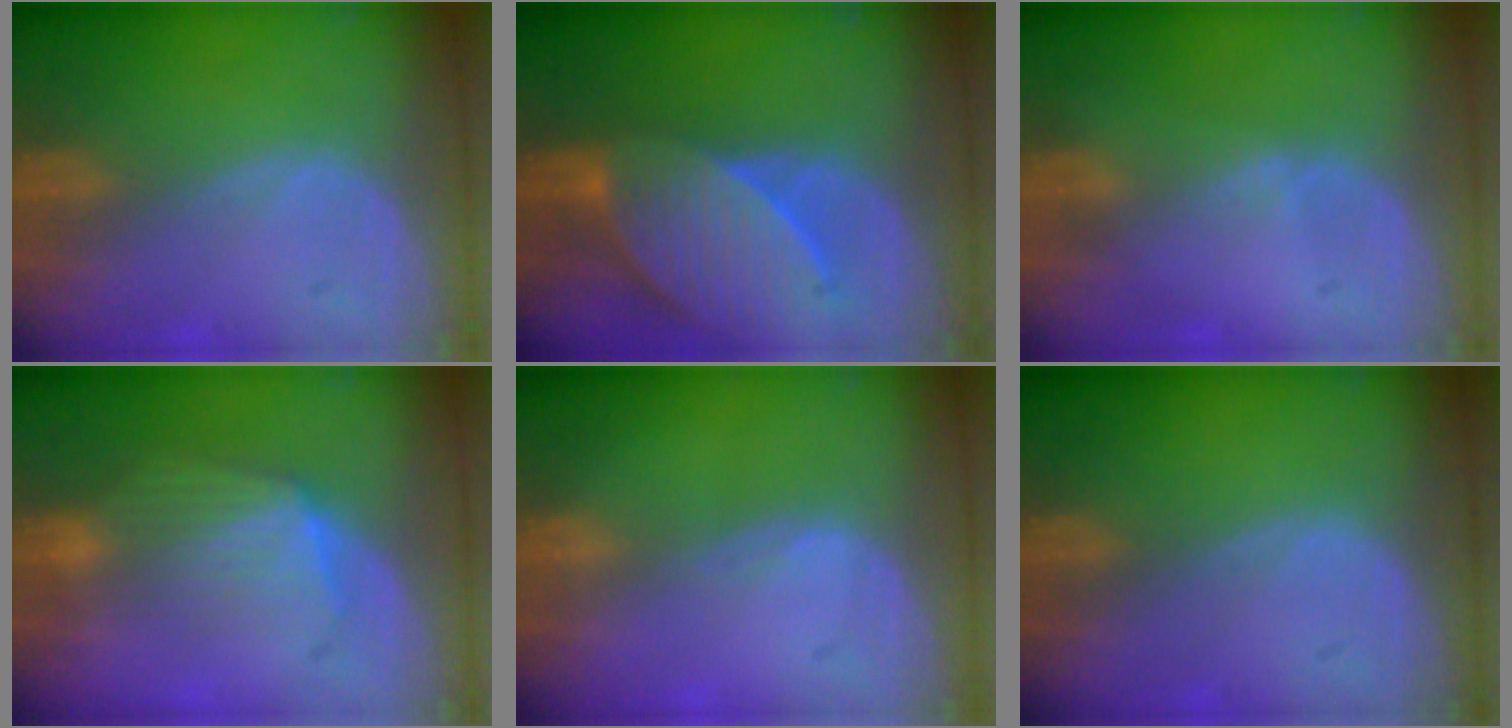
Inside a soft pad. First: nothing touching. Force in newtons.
{"total": 9.9, "press": 8.9, "slide": 4.5}
{"total": 0.5, "press": 0.5, "slide": 0.2}
{"total": 7.3, "press": 6.9, "slide": 2.6}
{"total": 0.6, "press": 0.5, "slide": 0.4}
{"total": 0.0}